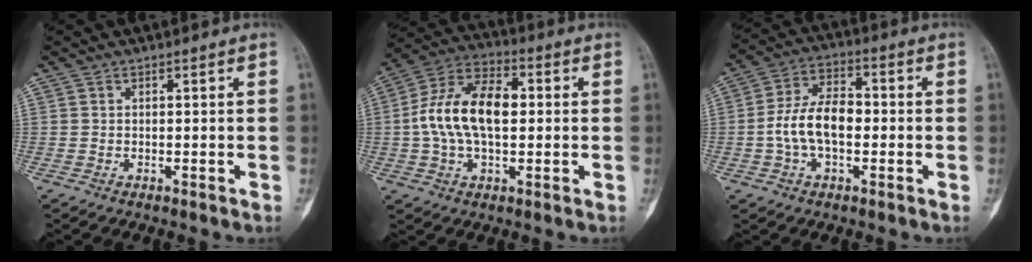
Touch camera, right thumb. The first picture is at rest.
{"total": 14.7, "force": [0.7, 8.4, 12.1], "torque": [-0.221, 0.030, 0.006]}
{"total": 10.4, "force": [-1.3, 6.0, 8.4], "torque": [-0.153, 0.031, -0.031]}